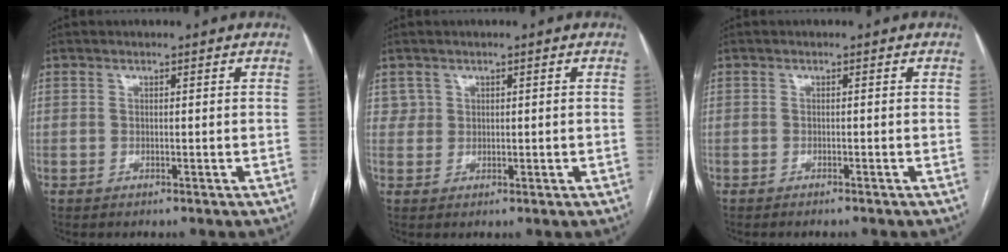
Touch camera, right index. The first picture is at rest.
{"total": 1.6, "force": [0.7, 1.5, 0.0], "torque": [0.009, 0.004, 0.010]}
{"total": 1.2, "force": [-1.1, -0.2, 0.5], "torque": [-0.011, -0.001, -0.015]}